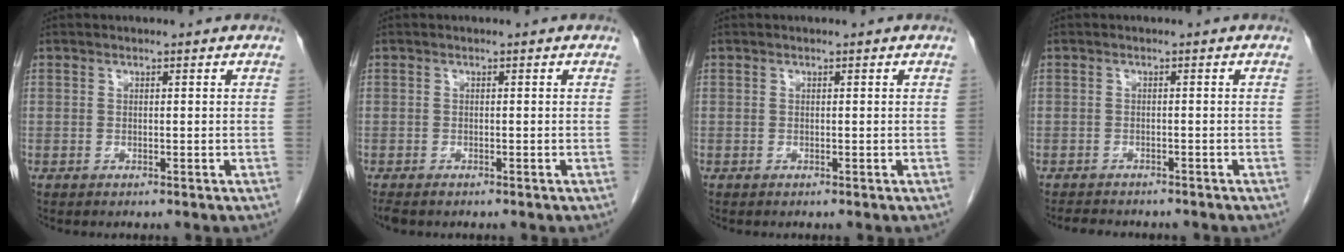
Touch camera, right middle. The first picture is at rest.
{"total": 1.8, "force": [-1.4, 0.7, 0.8], "torque": [-0.016, -0.006, -0.021]}
{"total": 0.0}
{"total": 5.7, "force": [-5.0, 1.8, 2.1], "torque": [-0.036, -0.006, -0.064]}